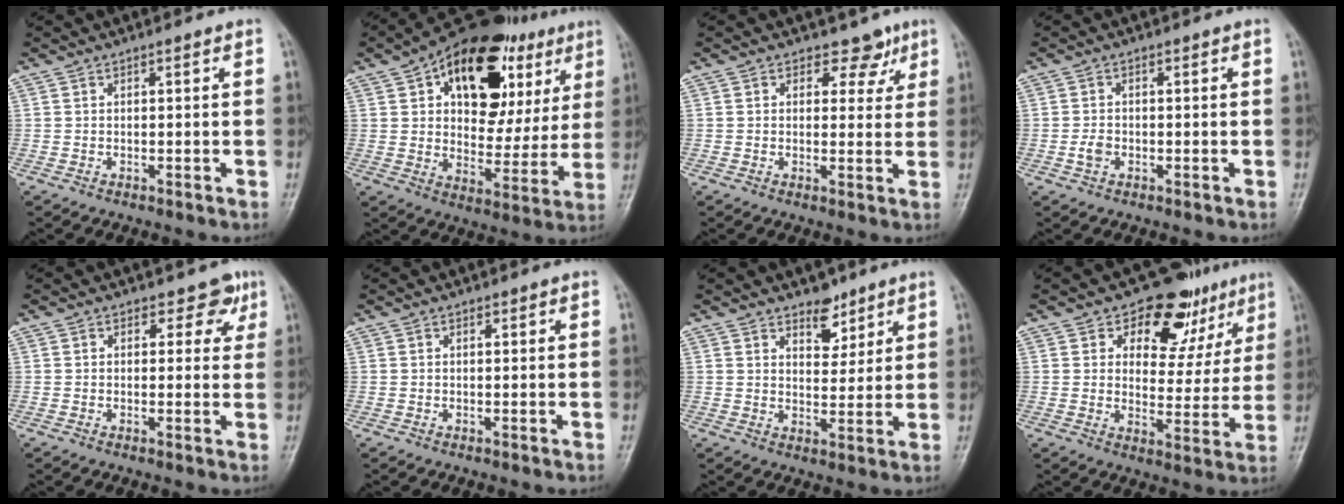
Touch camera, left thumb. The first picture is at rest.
{"total": 25.3, "force": [10.7, 14.2, 18.0], "torque": [-0.209, 0.000, 0.157]}
{"total": 4.6, "force": [2.9, 3.3, 1.2], "torque": [0.020, -0.011, 0.036]}
{"total": 2.2, "force": [-0.7, 1.6, 1.4], "torque": [-0.024, 0.005, -0.015]}
{"total": 3.8, "force": [2.1, 2.9, 1.3], "torque": [0.019, -0.005, 0.021]}
{"total": 0.6, "force": [0.3, 0.4, 0.3], "torque": [-0.002, -0.001, 0.003]}
{"total": 5.4, "force": [3.9, 3.0, 2.3], "torque": [-0.007, -0.028, 0.063]}
{"total": 13.9, "force": [8.1, 8.9, 7.0], "torque": [-0.024, -0.031, 0.113]}